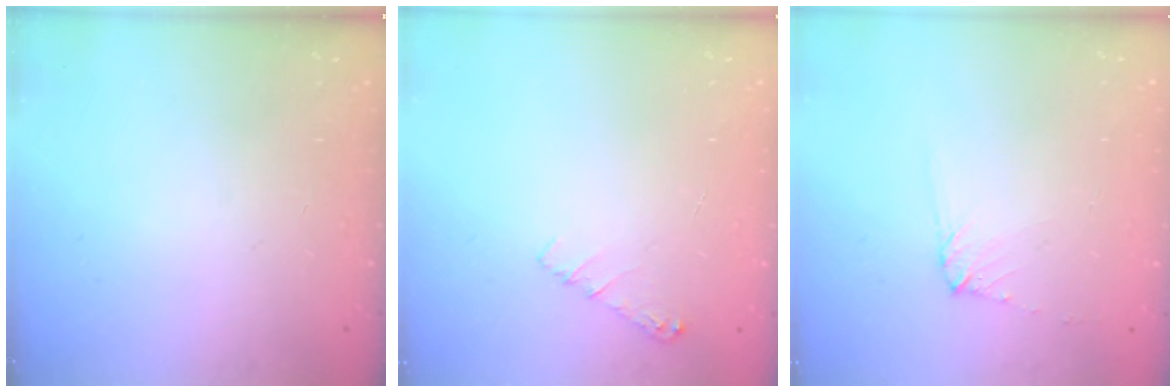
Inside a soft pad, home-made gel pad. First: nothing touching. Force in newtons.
{"total": 4.1, "press": 4.1, "slide": 0.6}
{"total": 5.1, "press": 5.1, "slide": 0.8}